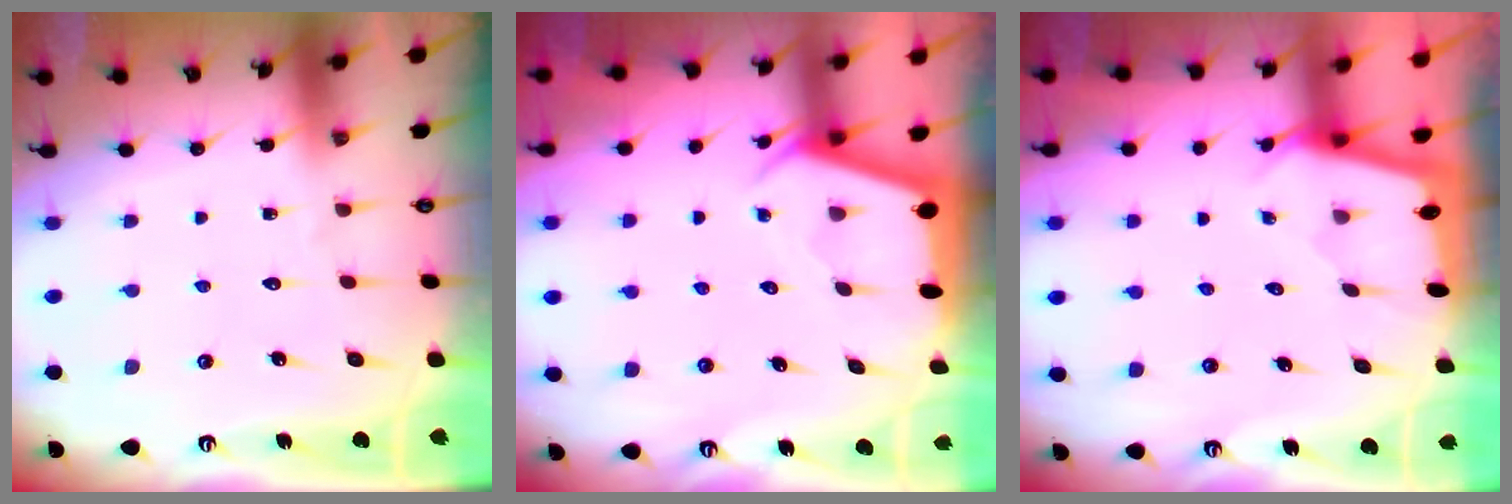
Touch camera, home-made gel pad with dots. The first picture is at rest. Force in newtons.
{"total": 2.4, "press": 2.4, "slide": 0.3}
{"total": 1.8, "press": 1.8, "slide": 0.1}